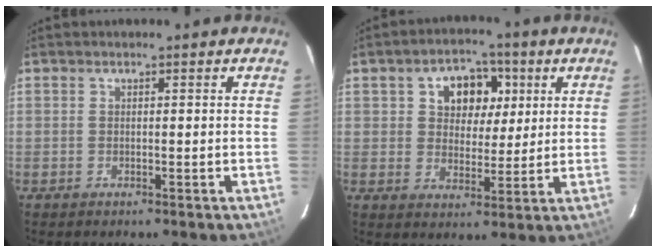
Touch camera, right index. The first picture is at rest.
{"total": 8.9, "force": [3.0, 6.8, 5.0], "torque": [-0.090, 0.021, 0.050]}